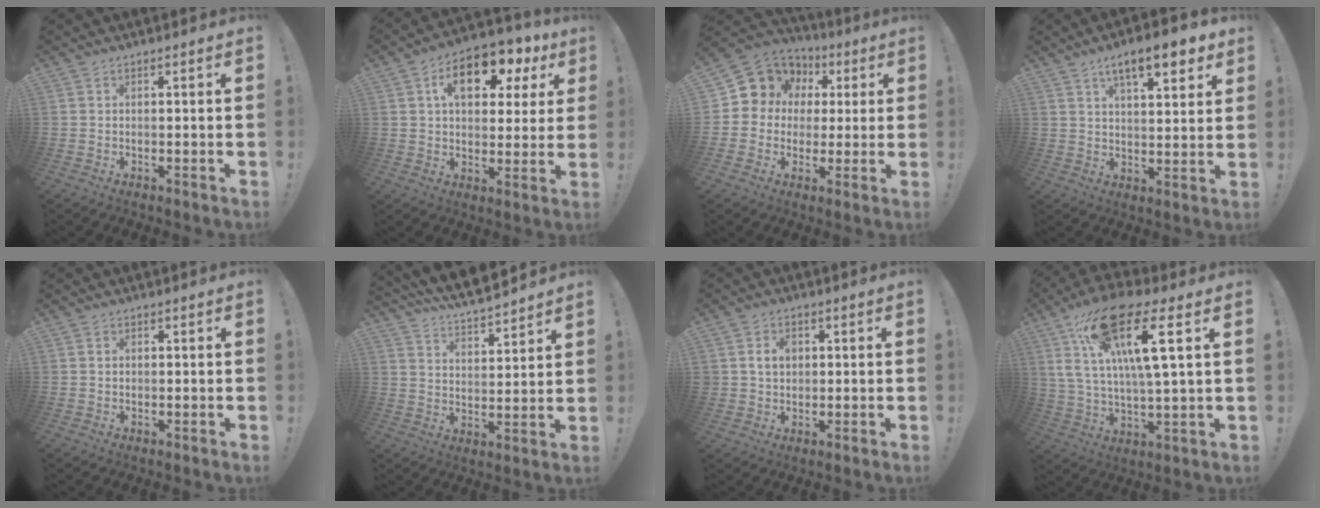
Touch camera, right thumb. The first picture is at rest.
{"total": 14.4, "force": [6.0, 8.4, 10.1], "torque": [-0.149, -0.018, 0.103]}
{"total": 10.8, "force": [4.0, 9.6, 2.7], "torque": [-0.039, -0.026, 0.086]}
{"total": 10.9, "force": [6.5, 3.0, 8.2], "torque": [-0.119, -0.029, 0.104]}
{"total": 0.7, "force": [0.2, 0.6, 0.3], "torque": [-0.008, 0.003, 0.005]}
{"total": 8.6, "force": [8.0, 1.7, 2.7], "torque": [-0.067, -0.062, 0.146]}
{"total": 5.4, "force": [1.2, 4.6, 2.6], "torque": [-0.044, 0.005, 0.021]}
{"total": 19.0, "force": [8.9, 4.7, 16.1], "torque": [-0.299, -0.029, 0.136]}